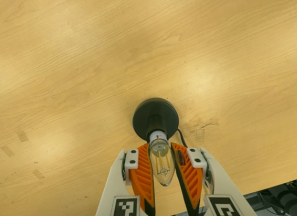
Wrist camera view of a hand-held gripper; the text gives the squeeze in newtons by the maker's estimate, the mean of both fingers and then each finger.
{"total": 14.5, "left": 14.8, "right": 14.3}